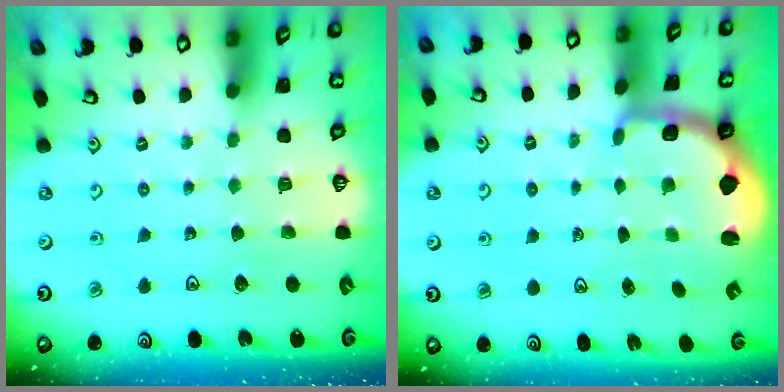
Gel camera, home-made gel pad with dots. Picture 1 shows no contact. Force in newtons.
{"total": 1.6, "press": 1.2, "slide": 1.1}